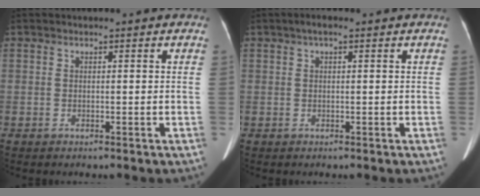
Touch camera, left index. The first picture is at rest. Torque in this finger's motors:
{"motor_torque": [0.14, -0.07, 0.00, 0.02]}